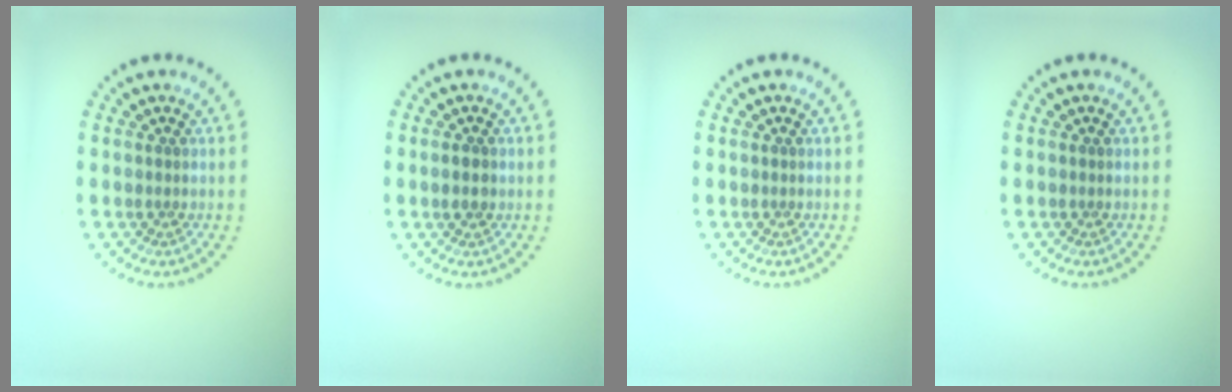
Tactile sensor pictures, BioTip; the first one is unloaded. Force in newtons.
{"total": 1.7, "press": 1.7, "slide": 0.0}
{"total": 0.0}
{"total": 0.0}